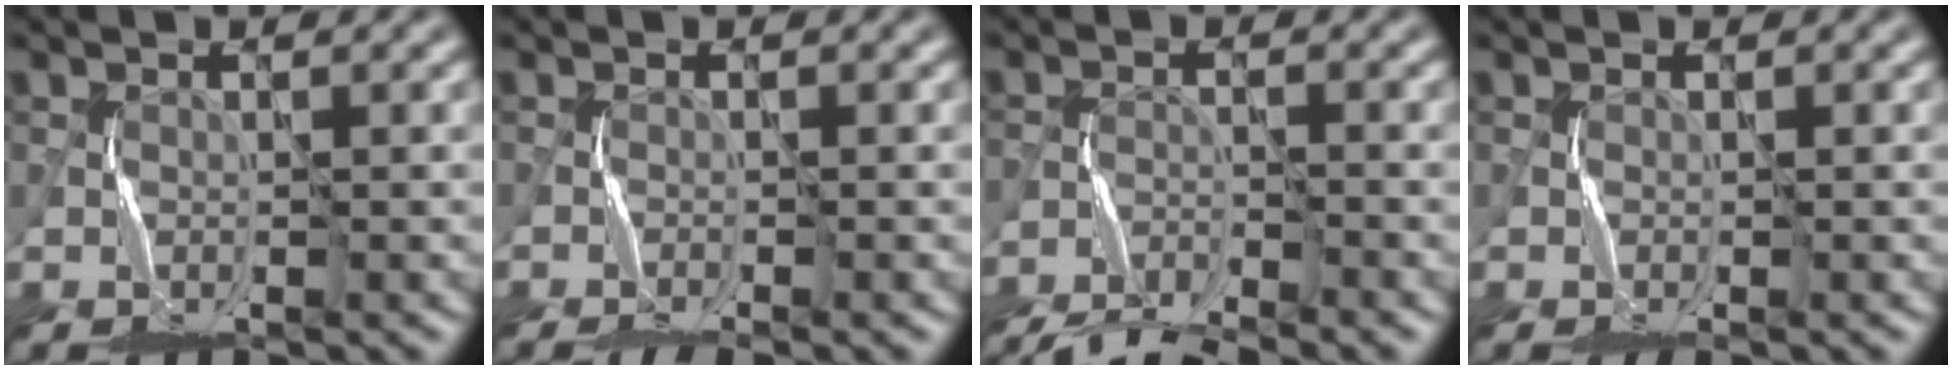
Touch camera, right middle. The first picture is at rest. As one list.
[{"total": 2.1, "force": [-1.8, 0.1, 1.1], "torque": [-0.023, 0.001, -0.035]}, {"total": 6.5, "force": [-6.1, 0.9, 2.1], "torque": [-0.046, -0.018, -0.106]}, {"total": 0.6, "force": [-0.3, 0.1, 0.5], "torque": [-0.009, -0.001, -0.006]}]